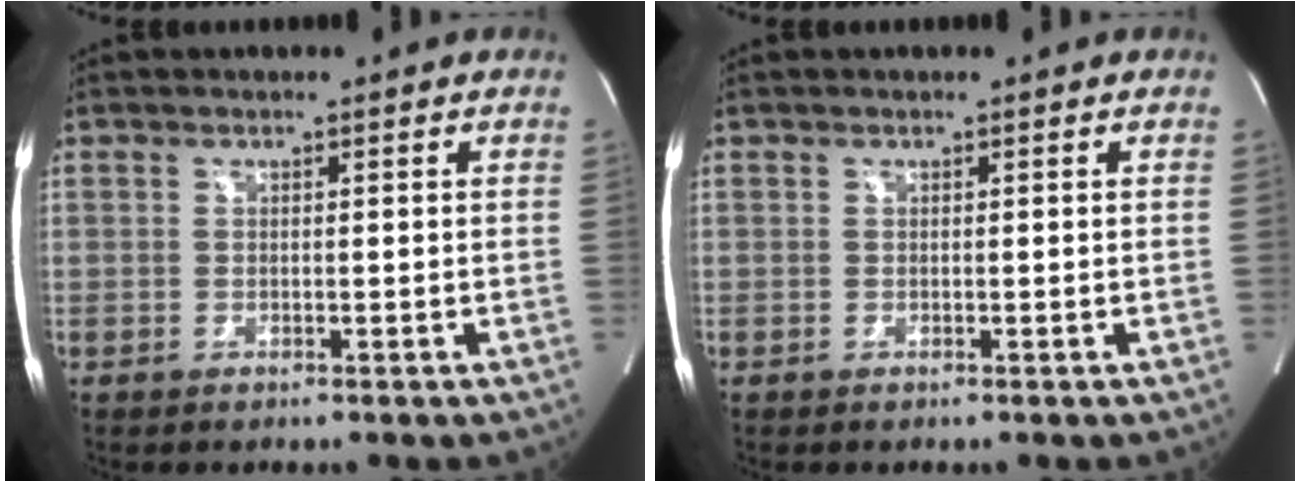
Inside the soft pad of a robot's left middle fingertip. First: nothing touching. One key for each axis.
{"total": 0.0}